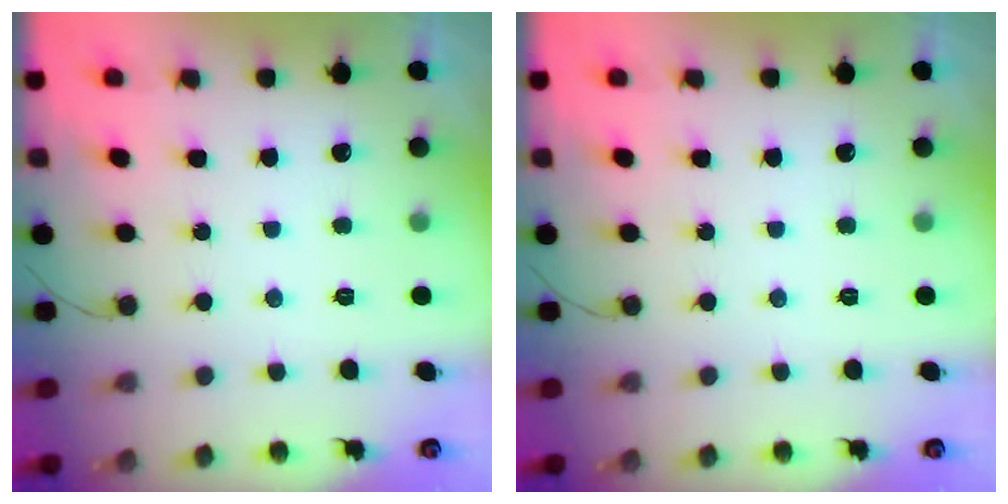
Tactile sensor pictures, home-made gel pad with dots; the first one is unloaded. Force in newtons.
{"total": 0.0}